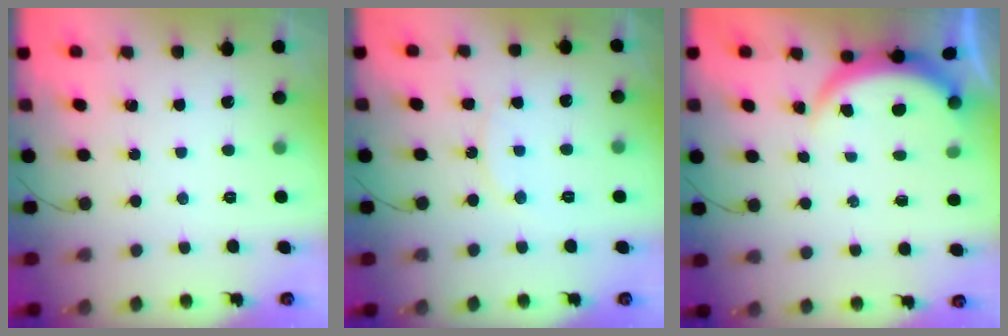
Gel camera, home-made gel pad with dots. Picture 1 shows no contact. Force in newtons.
{"total": 8.6, "press": 8.6, "slide": 0.2}
{"total": 3.9, "press": 3.9, "slide": 0.3}